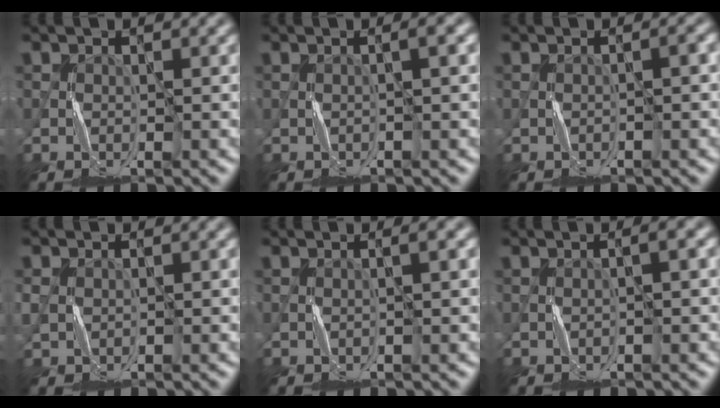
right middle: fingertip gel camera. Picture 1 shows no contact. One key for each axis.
{"total": 1.8, "fx": 0.6, "fy": 0.1, "fz": 1.6, "tx": -0.014, "ty": 0.005, "tz": -0.001}
{"total": 0.8, "fx": 0.0, "fy": -0.1, "fz": 0.8, "tx": -0.012, "ty": 0.004, "tz": -0.002}
{"total": 0.7, "fx": 0.2, "fy": 0.6, "fz": 0.1, "tx": -0.010, "ty": 0.001, "tz": 0.005}
{"total": 1.0, "fx": 0.5, "fy": -0.2, "fz": 0.9, "tx": -0.011, "ty": 0.002, "tz": 0.003}
{"total": 1.7, "fx": 0.6, "fy": 0.1, "fz": 1.6, "tx": -0.016, "ty": 0.001, "tz": 0.000}